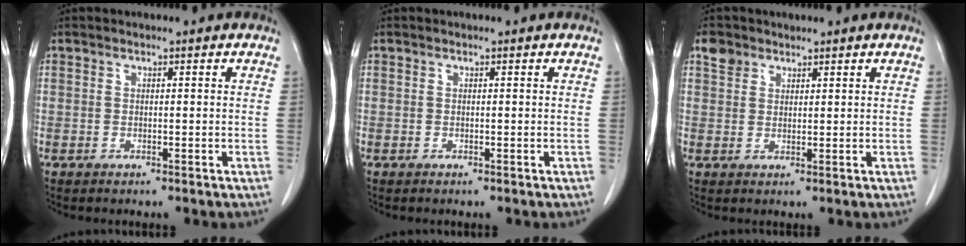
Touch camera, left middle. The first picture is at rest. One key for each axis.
{"total": 0.0}
{"total": 2.6, "fx": 1.8, "fy": 1.8, "fz": 0.4, "tx": -0.009, "ty": 0.011, "tz": 0.034}